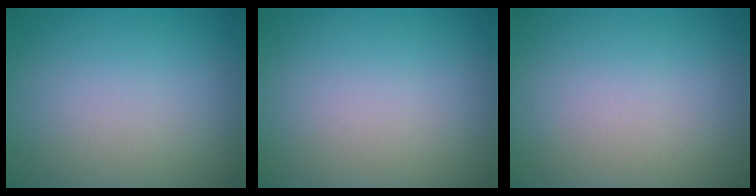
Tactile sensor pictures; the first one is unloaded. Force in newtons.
{"total": 0.0}
{"total": 0.0}